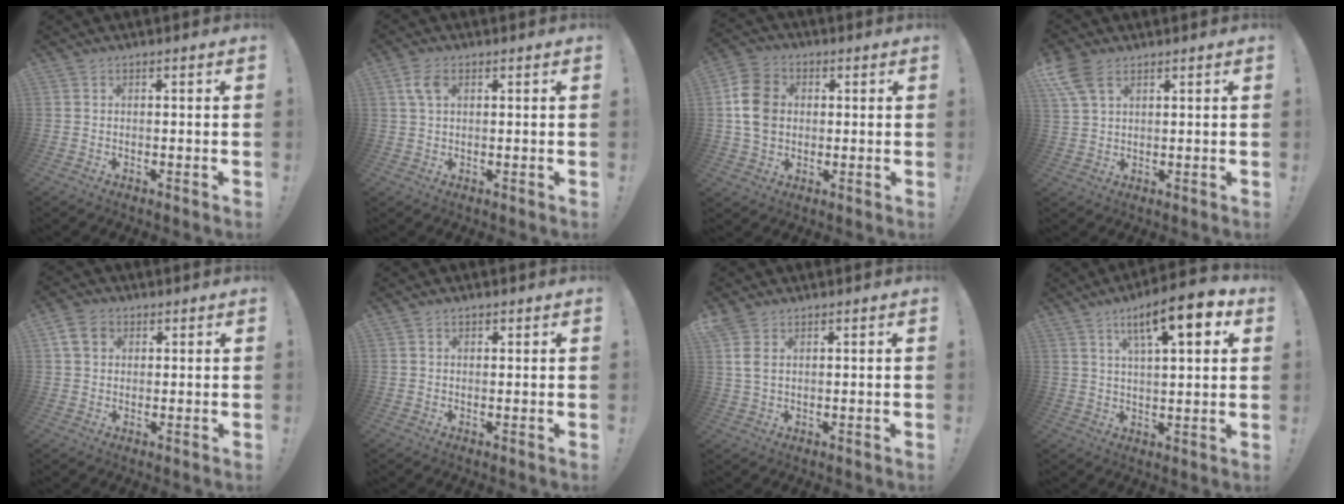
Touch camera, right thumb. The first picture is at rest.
{"total": 4.9, "force": [1.8, 2.7, 3.7], "torque": [-0.066, 0.003, 0.034]}
{"total": 11.8, "force": [1.0, 9.6, 6.7], "torque": [-0.117, 0.011, 0.023]}
{"total": 7.8, "force": [4.2, 4.0, 5.2], "torque": [-0.102, -0.008, 0.085]}
{"total": 6.8, "force": [2.8, 5.2, 3.5], "torque": [-0.061, 0.003, 0.059]}
{"total": 1.1, "force": [0.8, 0.7, 0.3], "torque": [-0.004, 0.000, 0.014]}
{"total": 4.3, "force": [1.8, 2.4, 3.1], "torque": [-0.063, -0.004, 0.035]}
{"total": 13.1, "force": [6.1, 3.7, 11.0], "torque": [-0.159, -0.024, 0.091]}